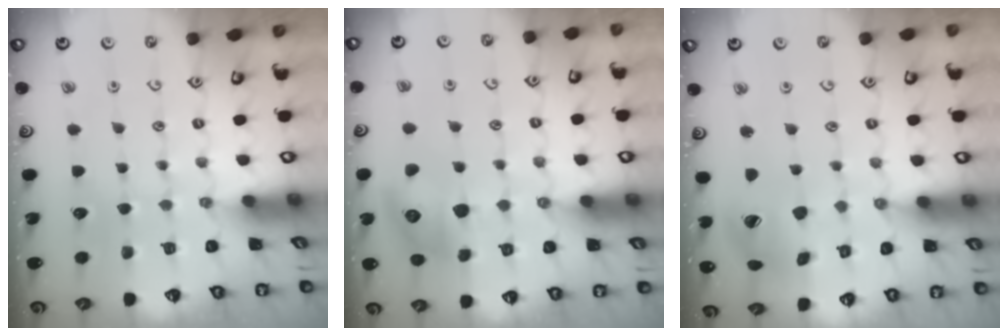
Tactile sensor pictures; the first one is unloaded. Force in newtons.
{"total": 12.2, "press": 12.1, "slide": 0.9}
{"total": 11.4, "press": 11.3, "slide": 1.3}